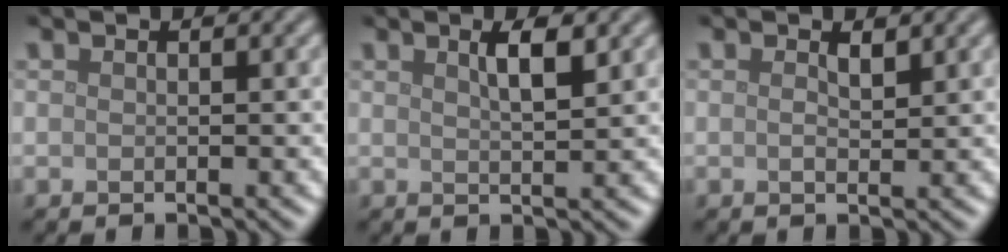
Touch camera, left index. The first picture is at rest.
{"total": 2.5, "force": [1.3, 0.6, 2.1], "torque": [-0.030, 0.004, 0.021]}
{"total": 1.3, "force": [0.5, 0.5, 1.1], "torque": [-0.023, -0.002, 0.008]}